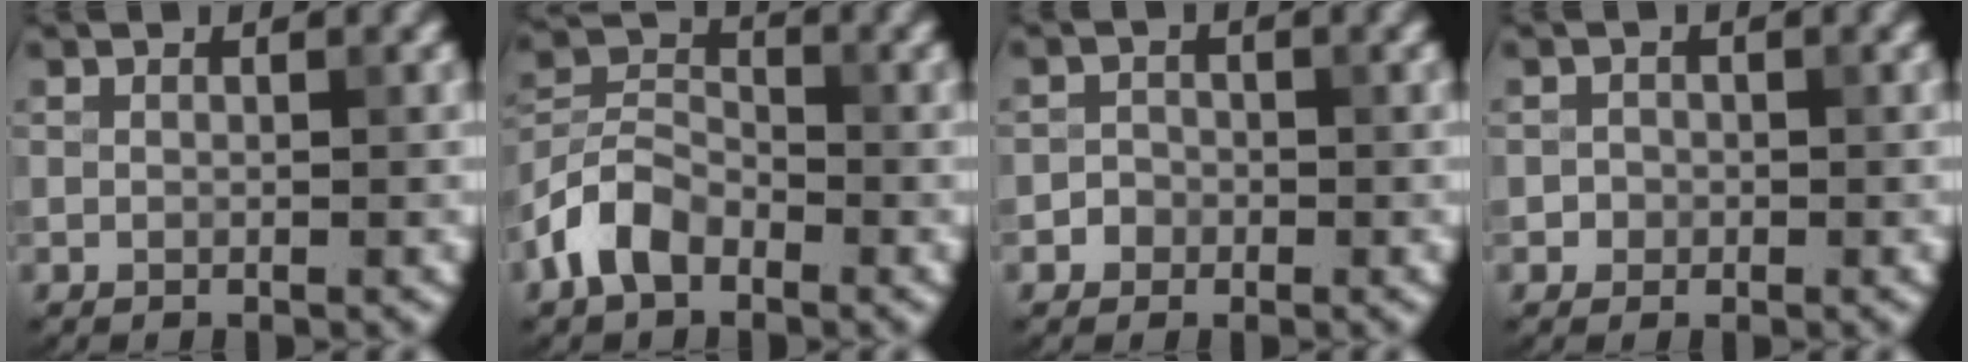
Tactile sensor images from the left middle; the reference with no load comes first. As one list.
[{"total": 5.1, "force": [-3.0, 3.1, 2.7], "torque": [-0.058, 0.007, -0.069]}, {"total": 1.3, "force": [-0.6, 1.2, 0.1], "torque": [0.013, 0.003, -0.015]}, {"total": 1.1, "force": [-0.3, 1.0, 0.0], "torque": [0.015, -0.001, -0.009]}]